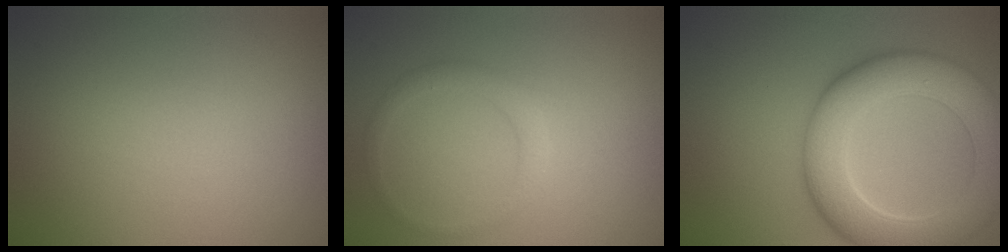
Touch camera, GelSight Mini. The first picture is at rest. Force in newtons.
{"total": 1.6, "press": 1.6, "slide": 0.2}
{"total": 9.2, "press": 9.1, "slide": 0.3}